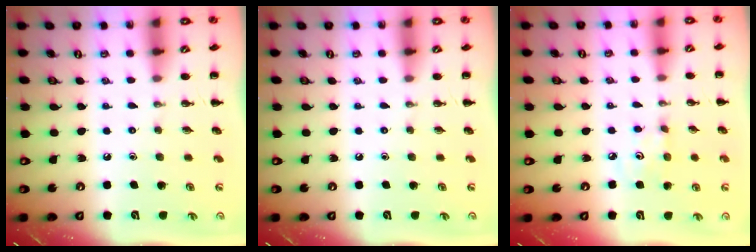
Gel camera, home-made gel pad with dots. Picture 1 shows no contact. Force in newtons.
{"total": 0.0}
{"total": 3.2, "press": 3.1, "slide": 0.9}